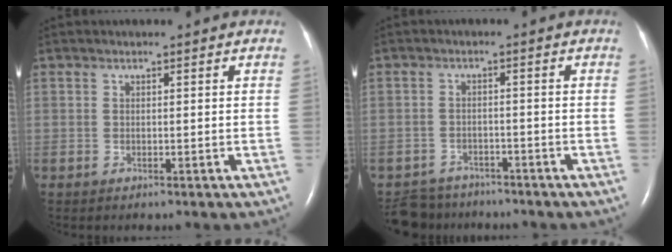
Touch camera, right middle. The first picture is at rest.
{"total": 6.0, "force": [-5.5, 2.4, 0.0], "torque": [0.000, 0.001, -0.088]}